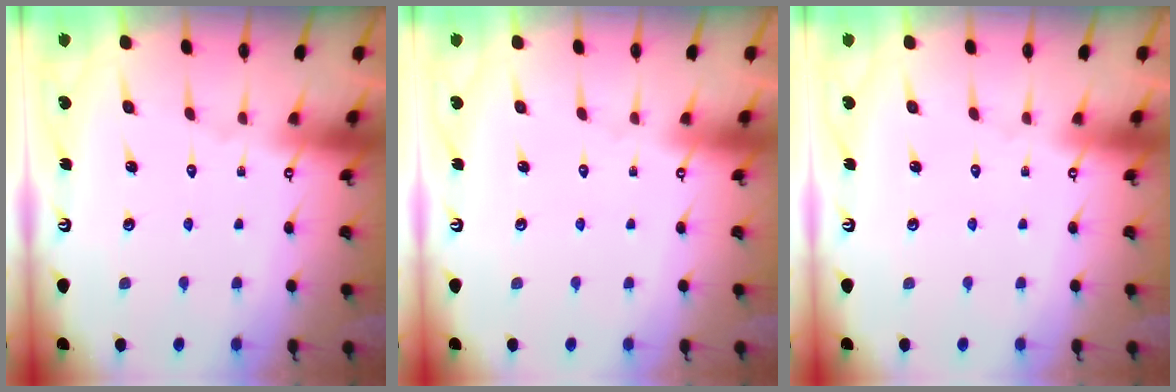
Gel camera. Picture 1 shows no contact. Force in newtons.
{"total": 0.0}
{"total": 0.0}